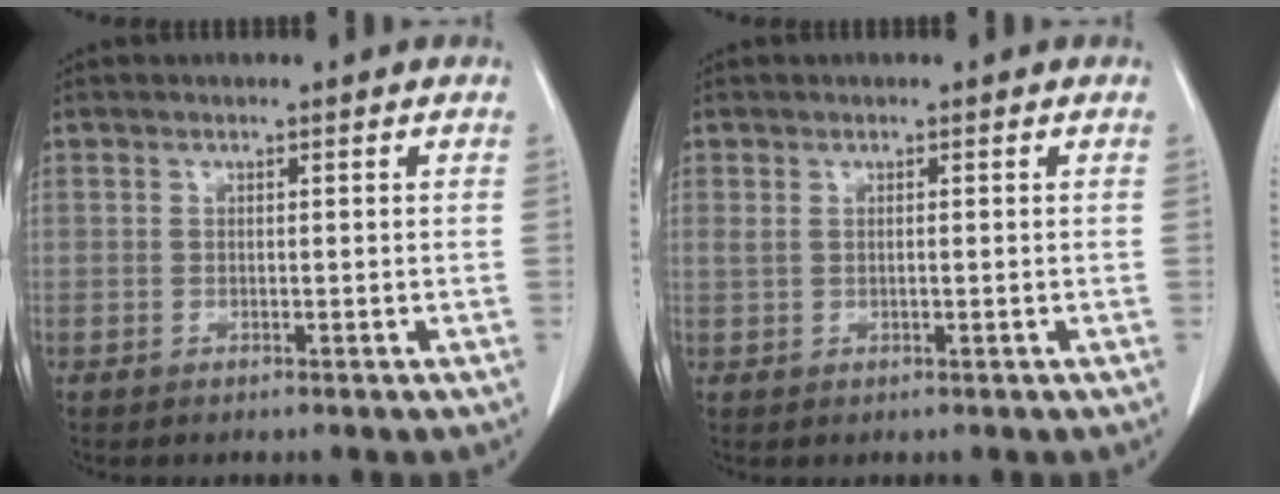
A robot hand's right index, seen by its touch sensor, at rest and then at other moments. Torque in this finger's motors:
{"motor_torque": [0.10, 0.19, 0.00, 0.00]}